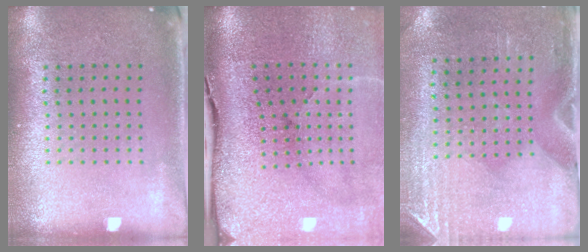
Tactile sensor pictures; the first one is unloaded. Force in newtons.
{"total": 5.0, "press": 3.9, "slide": 3.1}
{"total": 2.9, "press": 2.5, "slide": 1.4}